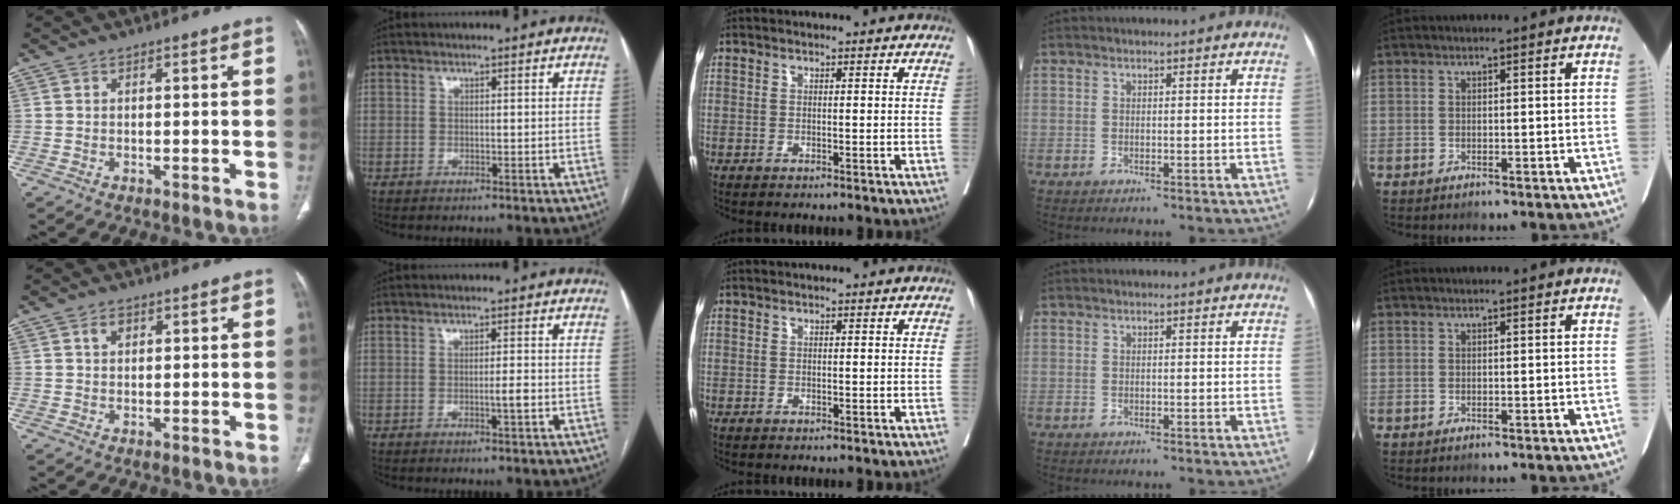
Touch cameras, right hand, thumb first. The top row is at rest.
{"thumb": {"total": 2.0, "force": [0.9, 1.4, 1.1], "torque": [-0.016, 0.000, 0.015]}, "index": {"total": 1.6, "force": [-0.5, -0.2, 1.5], "torque": [-0.027, -0.002, -0.008]}}